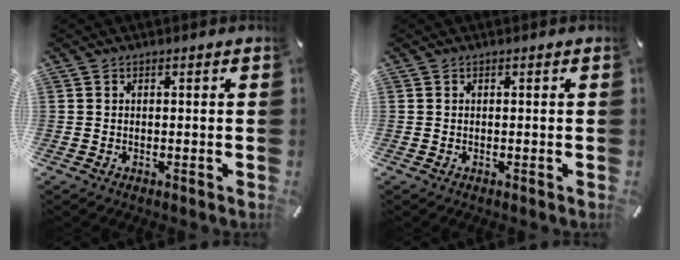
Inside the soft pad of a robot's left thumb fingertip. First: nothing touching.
{"total": 0.0}